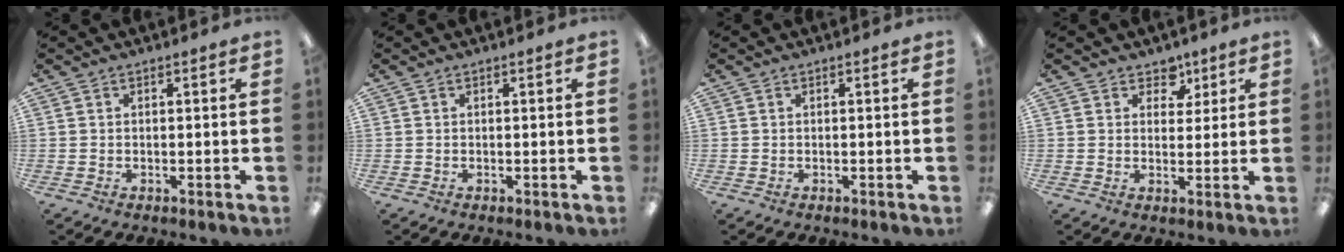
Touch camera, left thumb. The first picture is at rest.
{"total": 0.0}
{"total": 0.0}
{"total": 5.2, "force": [3.2, 3.8, 1.5], "torque": [-0.002, -0.017, 0.053]}